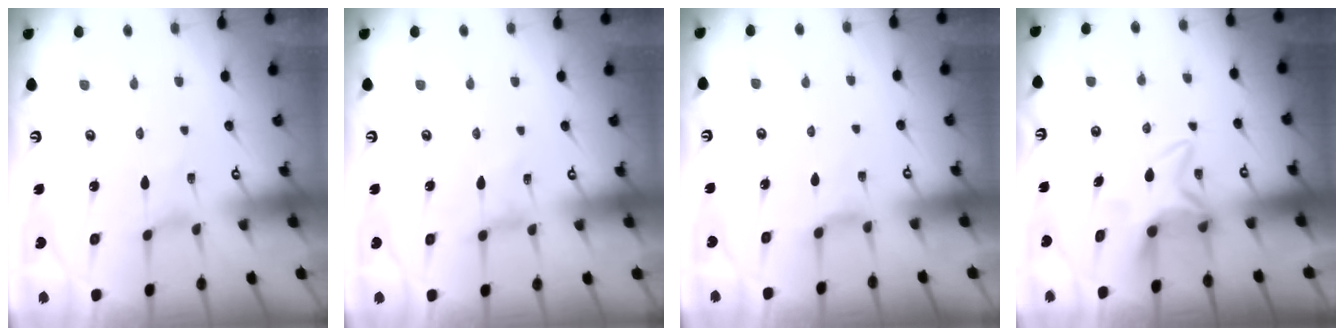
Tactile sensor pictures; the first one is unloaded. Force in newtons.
{"total": 1.5, "press": 1.5, "slide": 0.3}
{"total": 3.4, "press": 3.3, "slide": 0.5}
{"total": 6.5, "press": 6.5, "slide": 0.5}